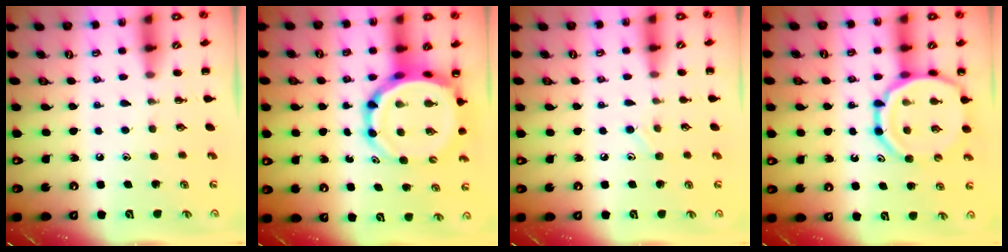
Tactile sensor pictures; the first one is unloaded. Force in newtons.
{"total": 10.5, "press": 10.0, "slide": 3.2}
{"total": 6.2, "press": 5.8, "slide": 2.0}
{"total": 14.7, "press": 14.3, "slide": 3.6}